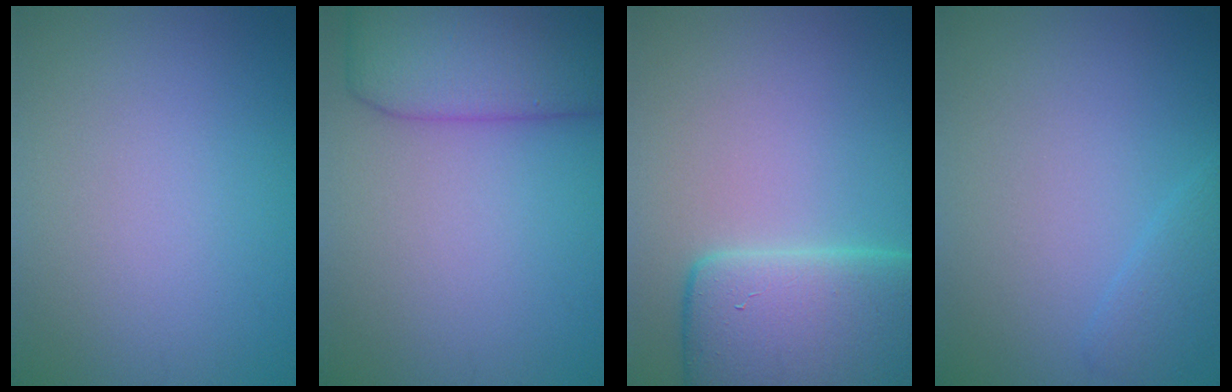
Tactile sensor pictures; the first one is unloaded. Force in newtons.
{"total": 9.5, "press": 9.5, "slide": 0.3}
{"total": 11.5, "press": 11.5, "slide": 0.8}
{"total": 1.5, "press": 1.5, "slide": 0.1}